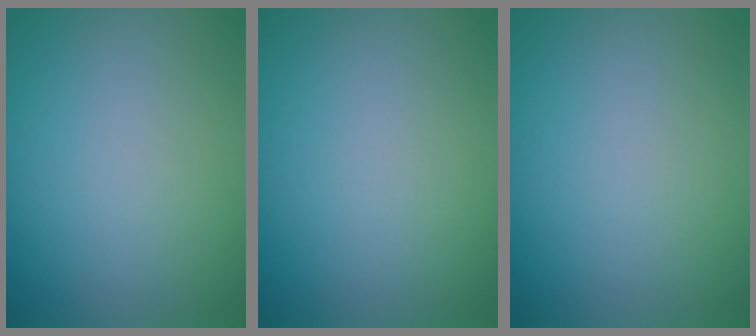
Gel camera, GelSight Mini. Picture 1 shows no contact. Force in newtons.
{"total": 0.0}
{"total": 0.0}